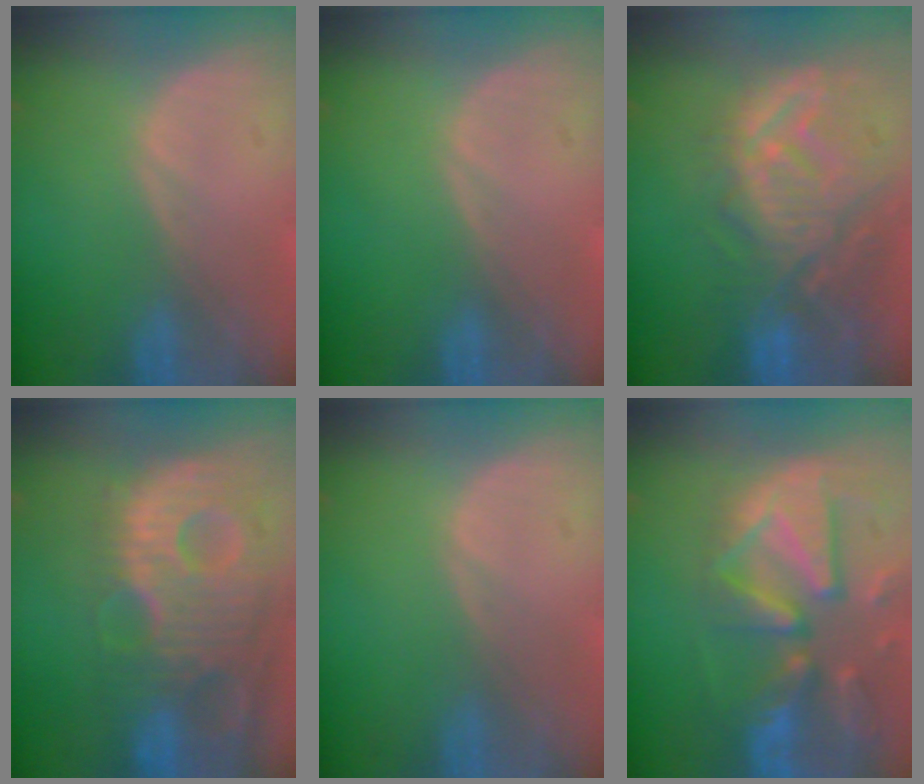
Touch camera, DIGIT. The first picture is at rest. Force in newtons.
{"total": 0.0}
{"total": 11.9, "press": 10.9, "slide": 4.9}
{"total": 13.5, "press": 11.7, "slide": 6.7}
{"total": 0.0}
{"total": 12.5, "press": 10.8, "slide": 6.2}